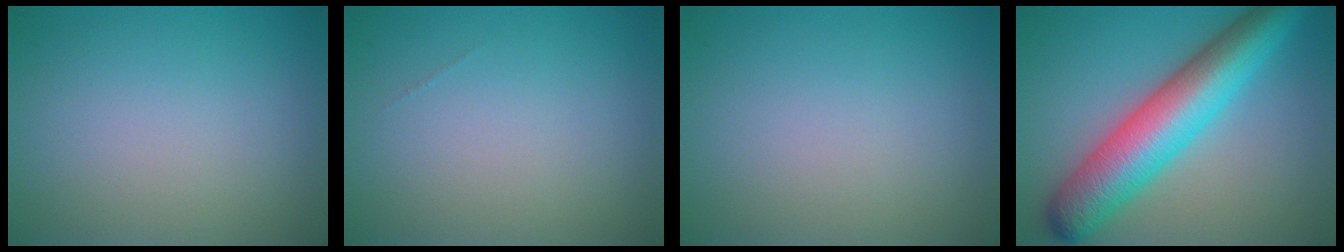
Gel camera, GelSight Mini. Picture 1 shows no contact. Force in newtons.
{"total": 0.0}
{"total": 0.0}
{"total": 9.6, "press": 9.6, "slide": 0.1}